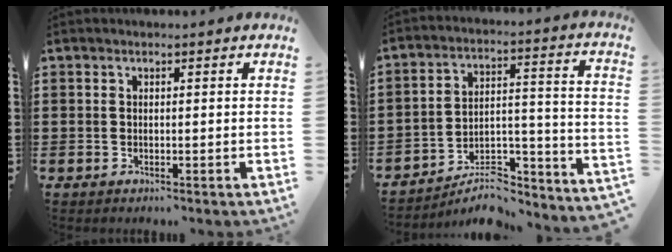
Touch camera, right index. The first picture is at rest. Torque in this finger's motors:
{"motor_torque": [0.42, -0.37, 0.09, 0.09]}